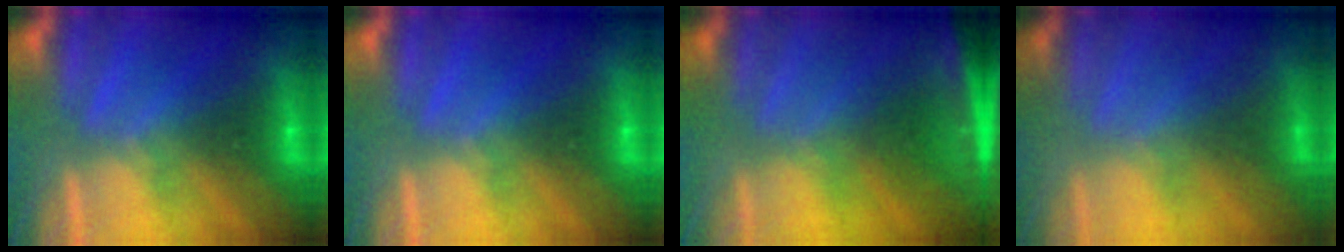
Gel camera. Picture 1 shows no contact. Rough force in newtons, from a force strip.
{"total": 0.0}
{"total": 4.5}
{"total": 1.6}